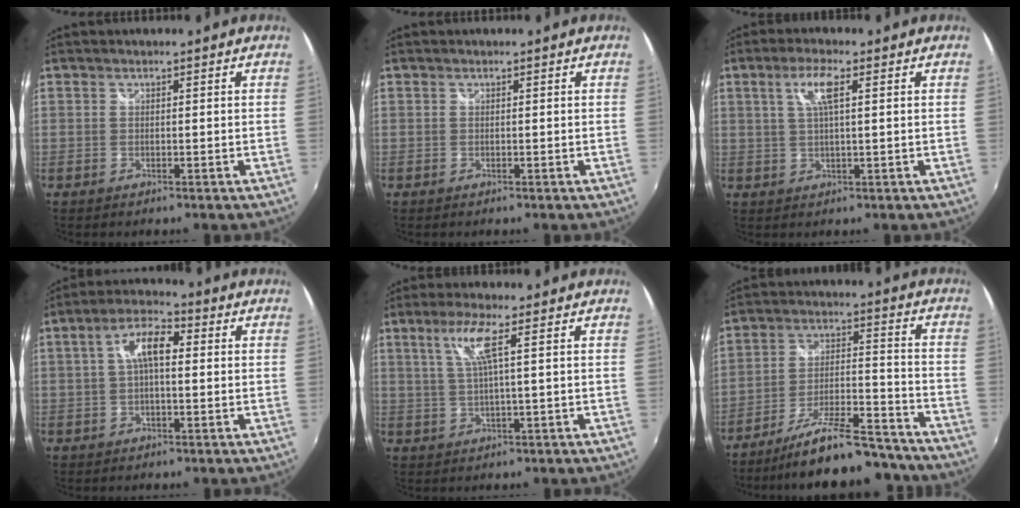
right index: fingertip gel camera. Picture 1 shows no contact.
{"total": 0.0}
{"total": 5.0, "force": [1.7, 0.8, 4.7], "torque": [-0.091, 0.004, 0.031]}
{"total": 7.2, "force": [0.9, 2.9, 6.5], "torque": [-0.125, 0.021, 0.013]}
{"total": 5.4, "force": [2.0, -0.5, 5.0], "torque": [-0.097, 0.001, 0.043]}
{"total": 19.2, "force": [-16.8, 3.7, 8.4], "torque": [-0.151, -0.002, -0.245]}